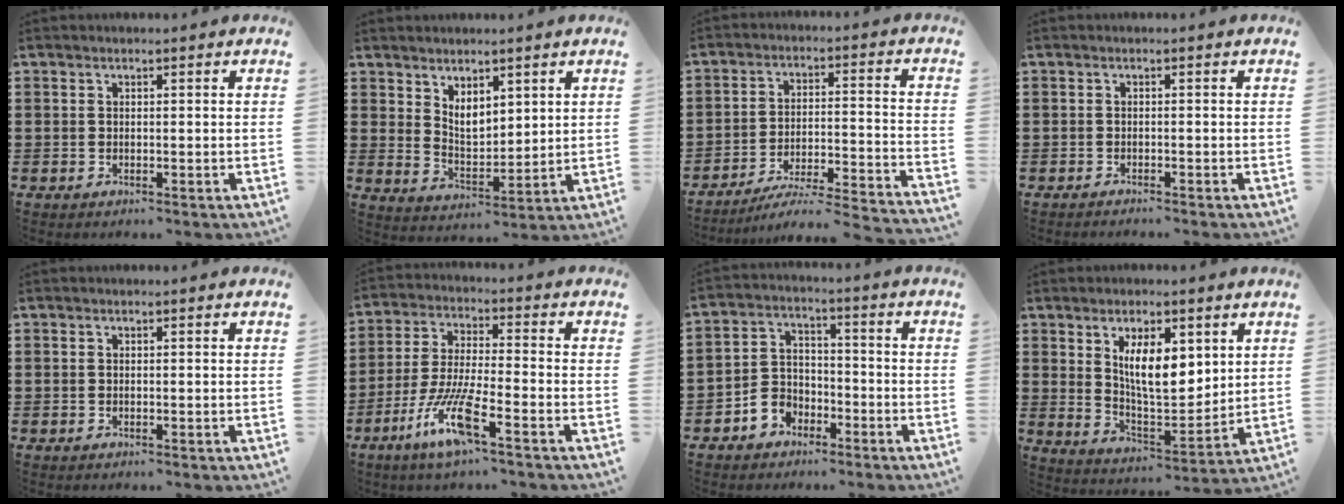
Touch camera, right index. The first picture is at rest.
{"total": 4.4, "force": [3.4, 2.1, 1.8], "torque": [-0.041, -0.012, 0.062]}
{"total": 4.5, "force": [-4.0, -0.3, 2.0], "torque": [-0.040, -0.023, -0.084]}
{"total": 0.9, "force": [-0.9, -0.2, 0.0], "torque": [-0.003, -0.003, -0.018]}
{"total": 0.0}
{"total": 9.8, "force": [-5.8, 1.1, 7.9], "torque": [-0.180, -0.012, -0.113]}
{"total": 4.5, "force": [-3.1, 3.2, 0.5], "torque": [-0.025, 0.014, -0.063]}
{"total": 9.0, "force": [3.8, 3.7, 7.3], "torque": [-0.130, -0.013, 0.064]}